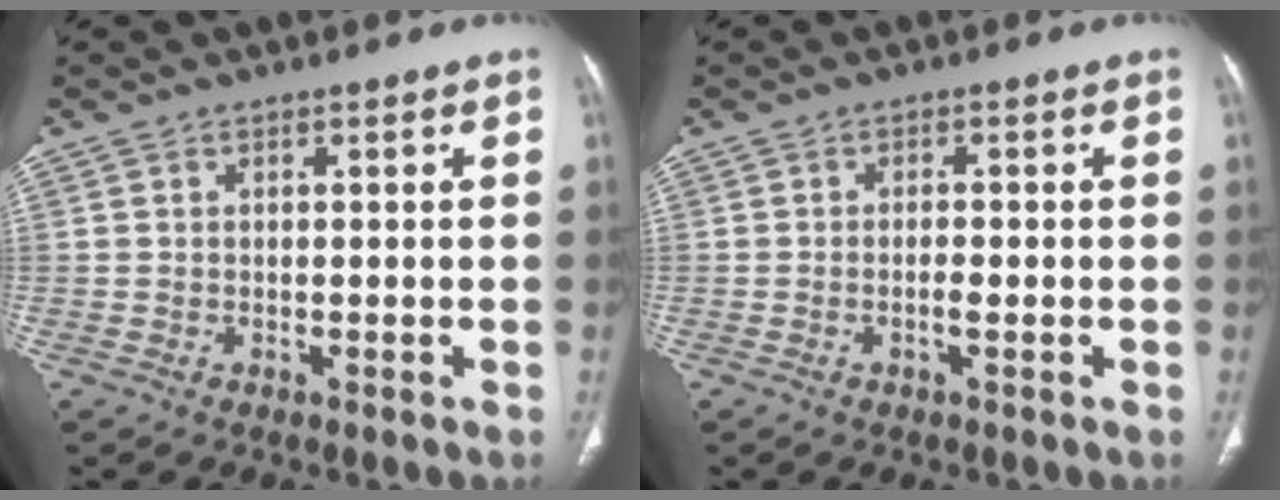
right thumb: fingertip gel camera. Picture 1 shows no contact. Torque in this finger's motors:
{"motor_torque": [-0.01, -0.22, -0.34, 0.04, 0.01]}